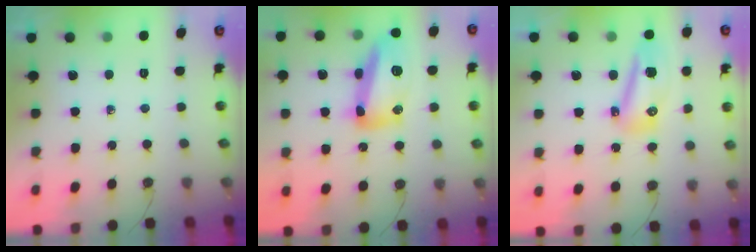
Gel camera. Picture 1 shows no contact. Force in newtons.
{"total": 15.6, "press": 15.5, "slide": 1.3}
{"total": 13.5, "press": 11.5, "slide": 7.0}